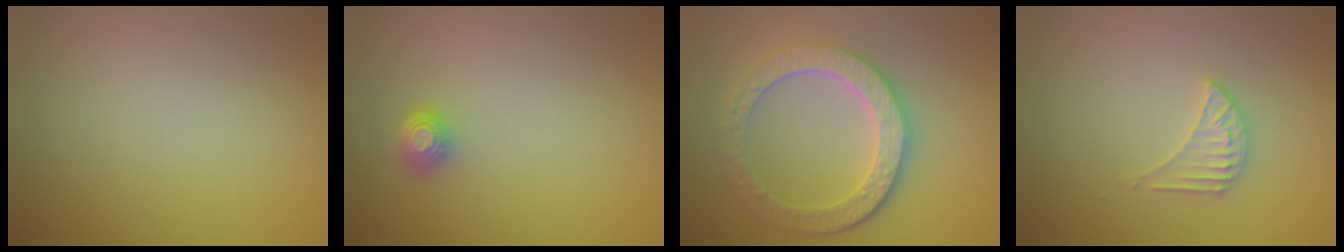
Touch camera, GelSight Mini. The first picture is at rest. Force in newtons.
{"total": 1.6, "press": 1.2, "slide": 1.0}
{"total": 5.8, "press": 4.5, "slide": 3.6}
{"total": 2.1, "press": 2.0, "slide": 0.4}